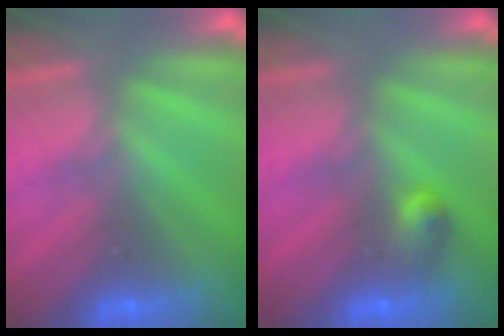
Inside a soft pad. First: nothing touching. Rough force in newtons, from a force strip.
{"total": 2.7}